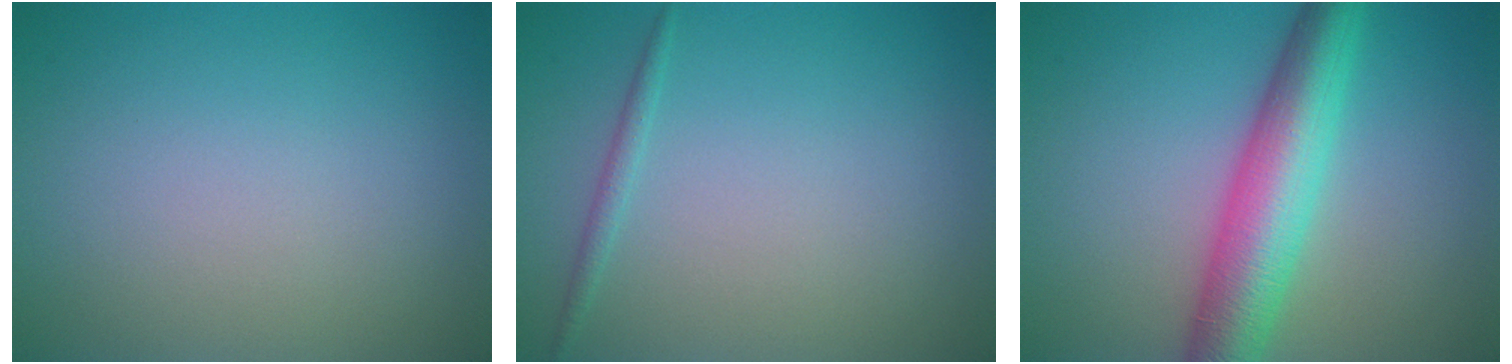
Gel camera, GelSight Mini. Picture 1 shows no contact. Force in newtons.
{"total": 0.9, "press": 0.9, "slide": 0.1}
{"total": 7.4, "press": 7.4, "slide": 0.0}